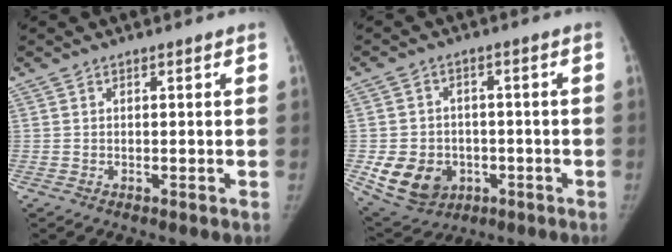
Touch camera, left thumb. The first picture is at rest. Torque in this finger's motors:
{"motor_torque": [0.63, 0.72, -0.04, 0.07, 0.25]}